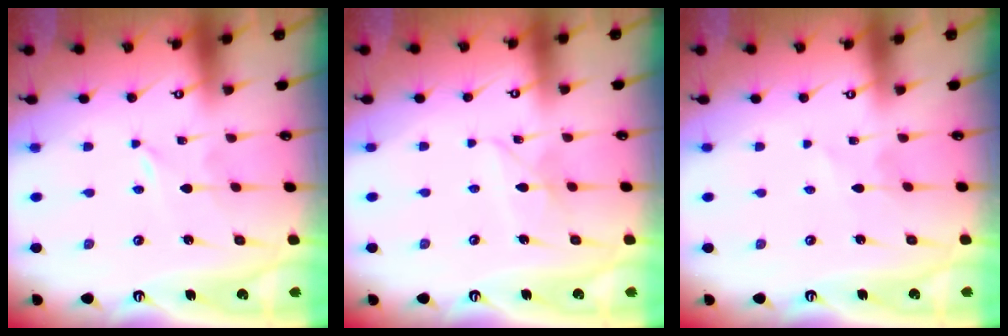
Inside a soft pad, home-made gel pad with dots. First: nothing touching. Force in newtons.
{"total": 6.4, "press": 6.3, "slide": 0.4}
{"total": 1.5, "press": 1.4, "slide": 0.2}